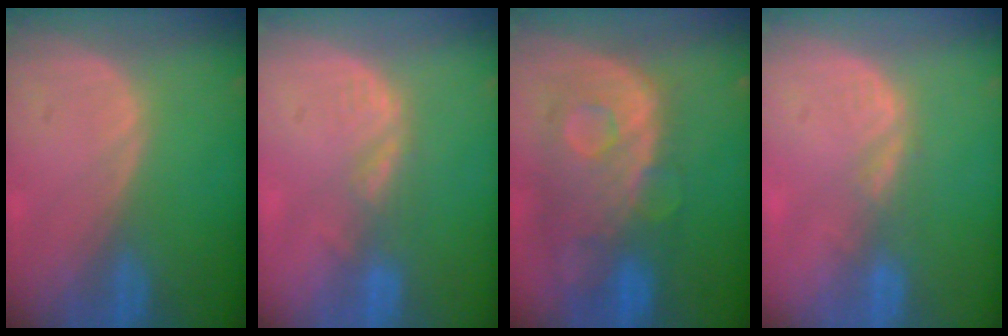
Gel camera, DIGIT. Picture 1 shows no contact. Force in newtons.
{"total": 3.2, "press": 2.6, "slide": 1.9}
{"total": 11.1, "press": 9.7, "slide": 5.4}
{"total": 2.7, "press": 2.1, "slide": 1.7}